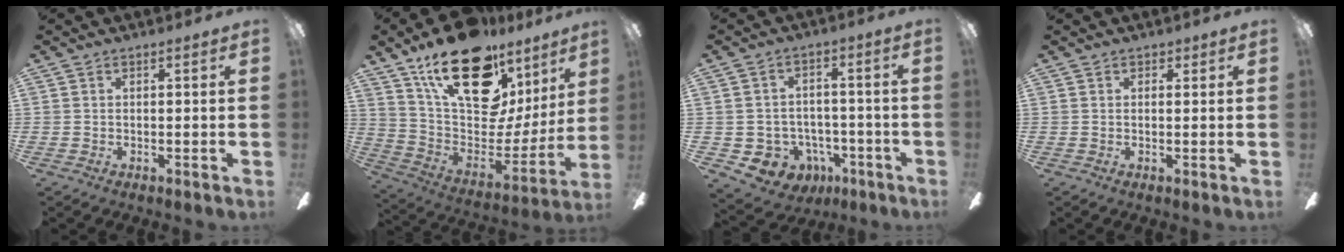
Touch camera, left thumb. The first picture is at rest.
{"total": 26.1, "force": [15.9, 12.9, 16.1], "torque": [-0.259, -0.096, 0.292]}
{"total": 7.5, "force": [-3.3, 6.4, 2.1], "torque": [-0.054, 0.023, -0.054]}
{"total": 1.0, "force": [0.7, 0.6, 0.2], "torque": [0.004, -0.001, 0.012]}